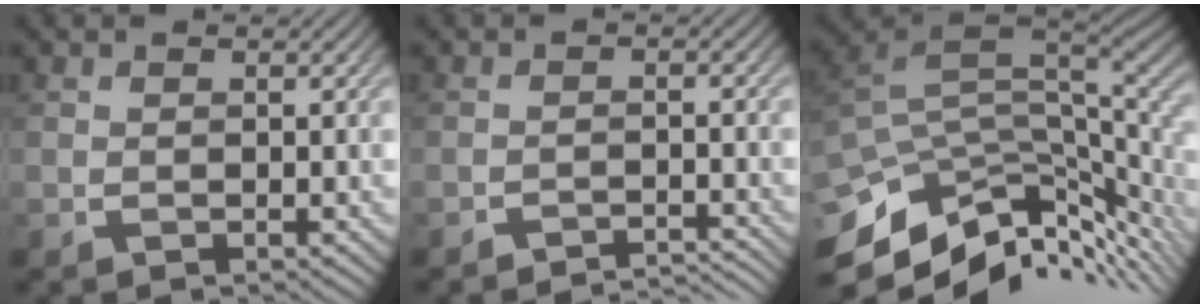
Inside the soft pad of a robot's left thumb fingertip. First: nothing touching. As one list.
[{"total": 3.3, "force": [-3.2, 0.0, 0.7], "torque": [-0.008, 0.009, -0.048]}, {"total": 12.1, "force": [-4.2, 5.8, 9.8], "torque": [-0.206, -0.010, -0.059]}]